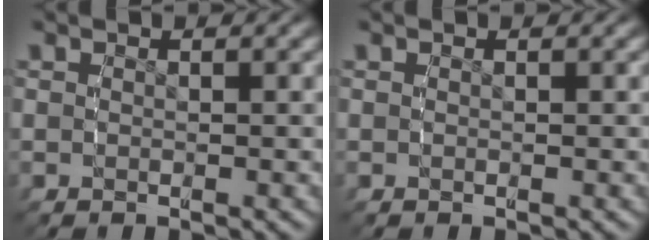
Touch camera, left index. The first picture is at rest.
{"total": 0.0}